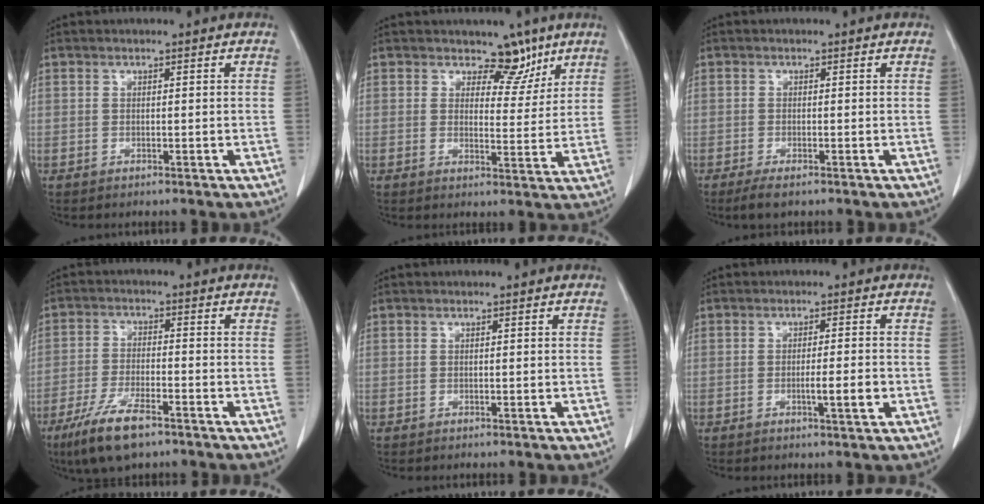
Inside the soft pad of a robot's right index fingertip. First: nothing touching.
{"total": 5.3, "force": [3.9, 3.0, 2.0], "torque": [-0.009, -0.007, 0.055]}
{"total": 2.5, "force": [-1.7, 0.6, 1.7], "torque": [-0.033, -0.005, -0.027]}
{"total": 9.1, "force": [-6.0, 2.2, 6.4], "torque": [-0.130, -0.017, -0.105]}
{"total": 0.0}
{"total": 3.6, "force": [-1.0, 0.1, 3.5], "torque": [-0.055, -0.004, -0.015]}